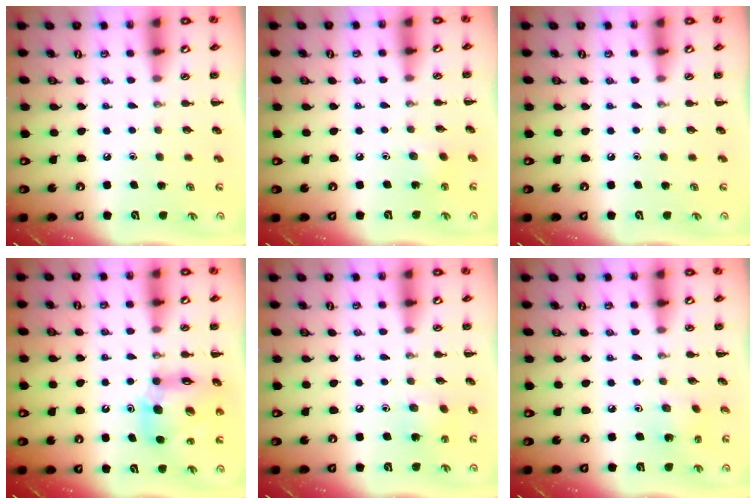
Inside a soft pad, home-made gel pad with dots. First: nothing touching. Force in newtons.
{"total": 3.5, "press": 3.3, "slide": 1.0}
{"total": 0.0}
{"total": 13.3, "press": 12.8, "slide": 3.6}
{"total": 4.5, "press": 4.5, "slide": 0.5}
{"total": 1.8, "press": 1.7, "slide": 0.7}